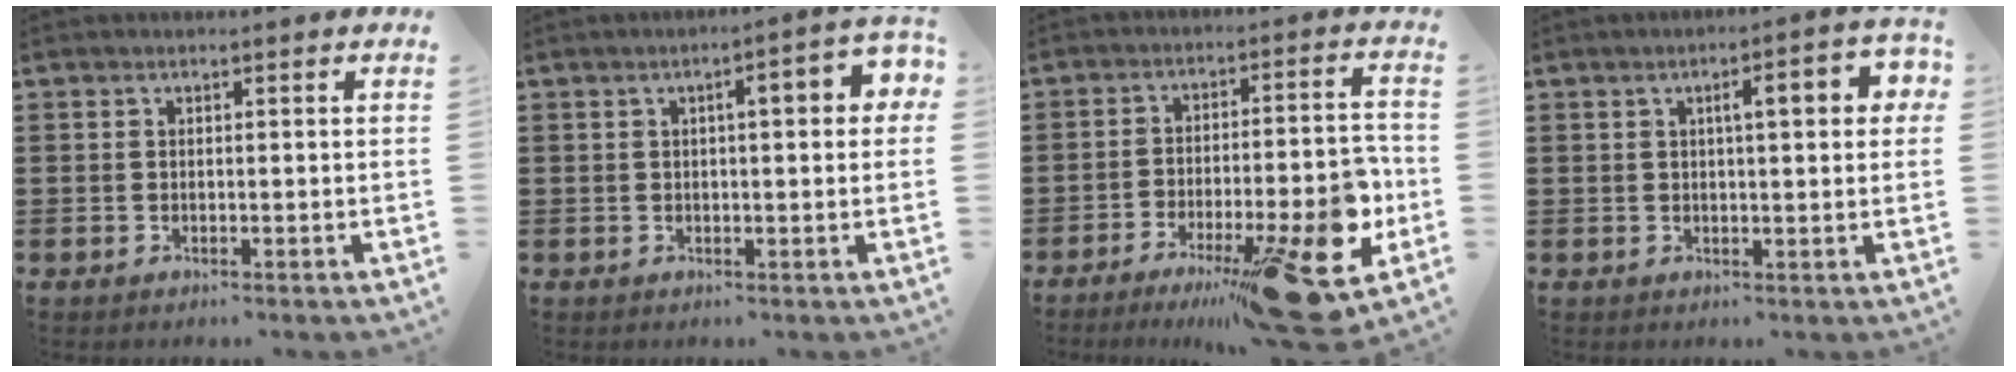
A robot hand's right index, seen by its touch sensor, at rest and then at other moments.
{"total": 4.5, "force": [0.8, 0.9, 4.4], "torque": [-0.066, 0.002, 0.006]}
{"total": 17.0, "force": [-8.7, 3.8, 14.1], "torque": [-0.177, 0.012, -0.134]}
{"total": 5.1, "force": [1.2, 1.1, 4.9], "torque": [-0.070, -0.001, 0.011]}